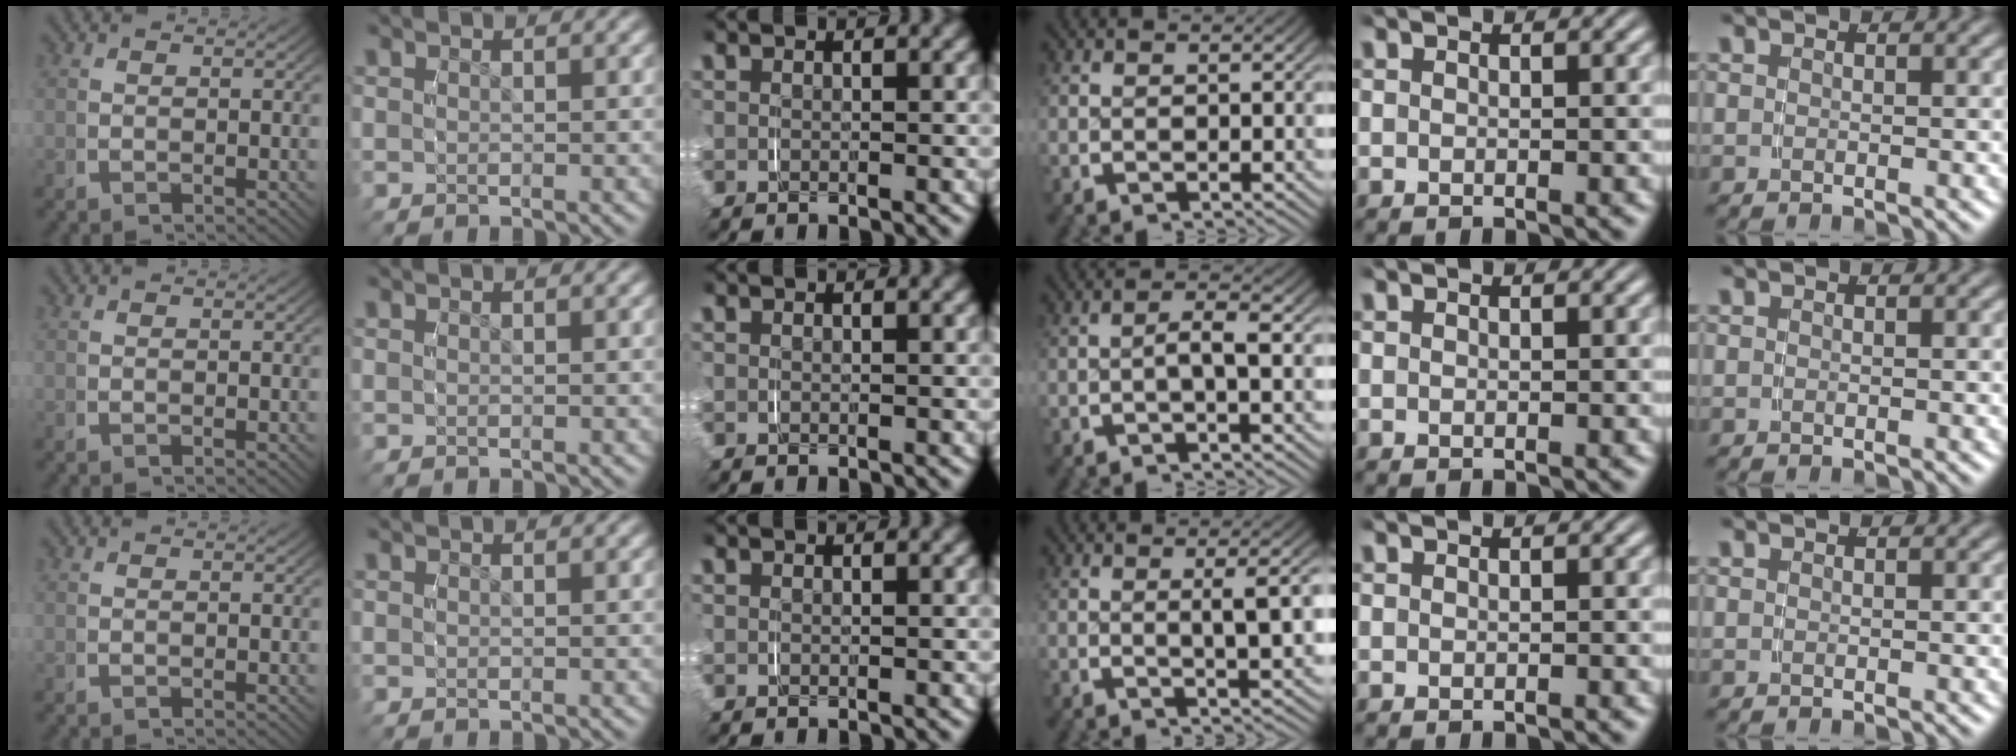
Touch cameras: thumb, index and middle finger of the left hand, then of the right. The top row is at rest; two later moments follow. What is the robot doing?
{"motion": "grasp_and_lifting", "object": "map"}